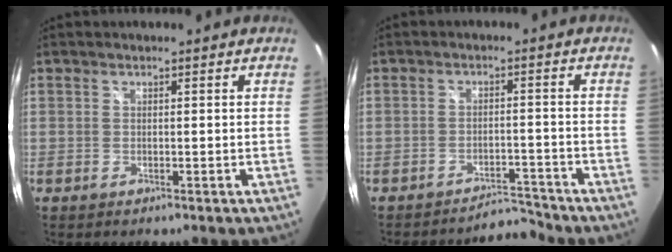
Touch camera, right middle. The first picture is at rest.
{"total": 4.2, "force": [-4.2, -0.1, -0.5], "torque": [0.001, 0.010, -0.069]}